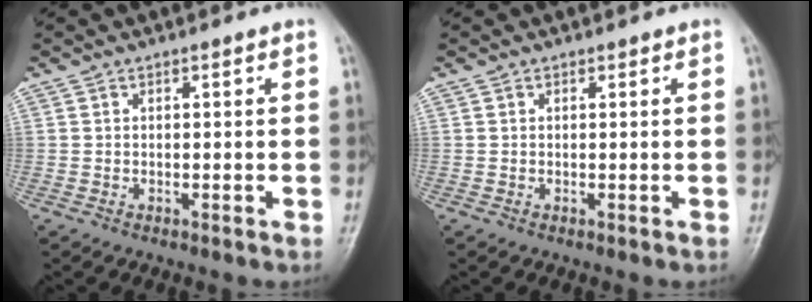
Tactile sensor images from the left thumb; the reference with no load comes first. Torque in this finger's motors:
{"motor_torque": [0.03, 0.06, -0.18, -0.03, 0.00]}